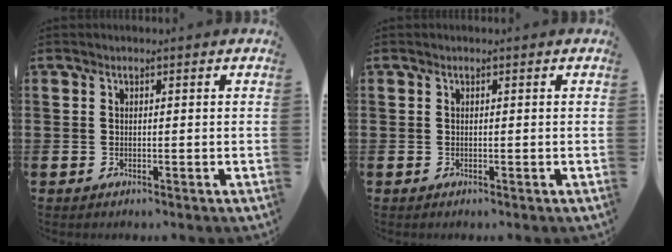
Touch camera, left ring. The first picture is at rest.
{"total": 0.0}